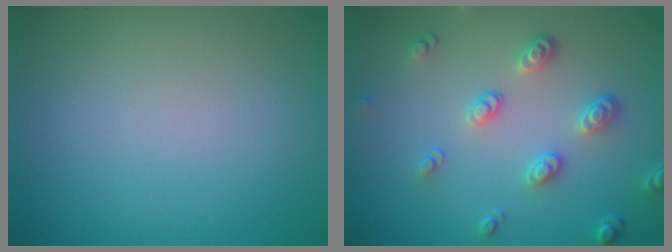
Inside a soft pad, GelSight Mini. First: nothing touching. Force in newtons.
{"total": 3.4, "press": 2.8, "slide": 1.9}